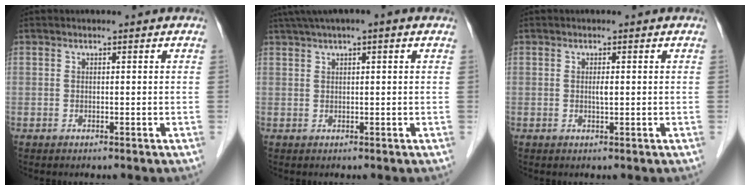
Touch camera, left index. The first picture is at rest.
{"total": 6.0, "force": [4.0, 0.3, 4.6], "torque": [-0.081, 0.039, 0.064]}
{"total": 0.9, "force": [0.0, 0.2, 0.9], "torque": [-0.018, -0.002, -0.002]}